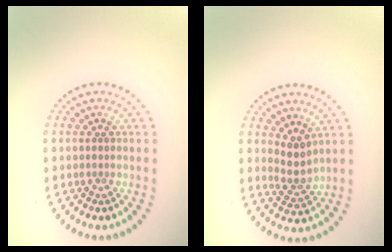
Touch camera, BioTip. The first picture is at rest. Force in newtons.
{"total": 2.2, "press": 1.7, "slide": 1.4}